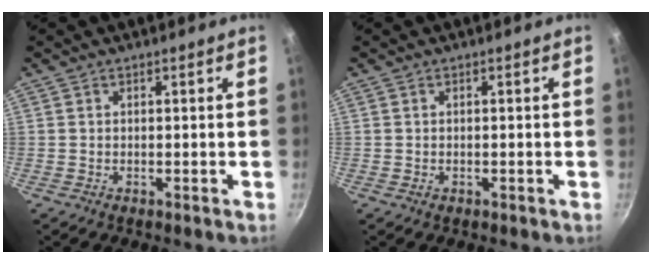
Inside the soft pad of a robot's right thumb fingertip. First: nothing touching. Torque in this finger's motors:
{"motor_torque": [0.28, 0.13, 0.09, 0.23, 0.01]}